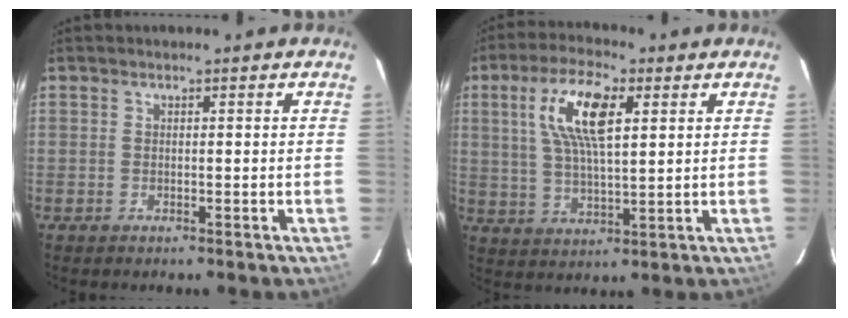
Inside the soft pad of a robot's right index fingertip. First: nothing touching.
{"total": 11.3, "force": [3.9, 3.8, 9.9], "torque": [-0.193, 0.014, 0.075]}